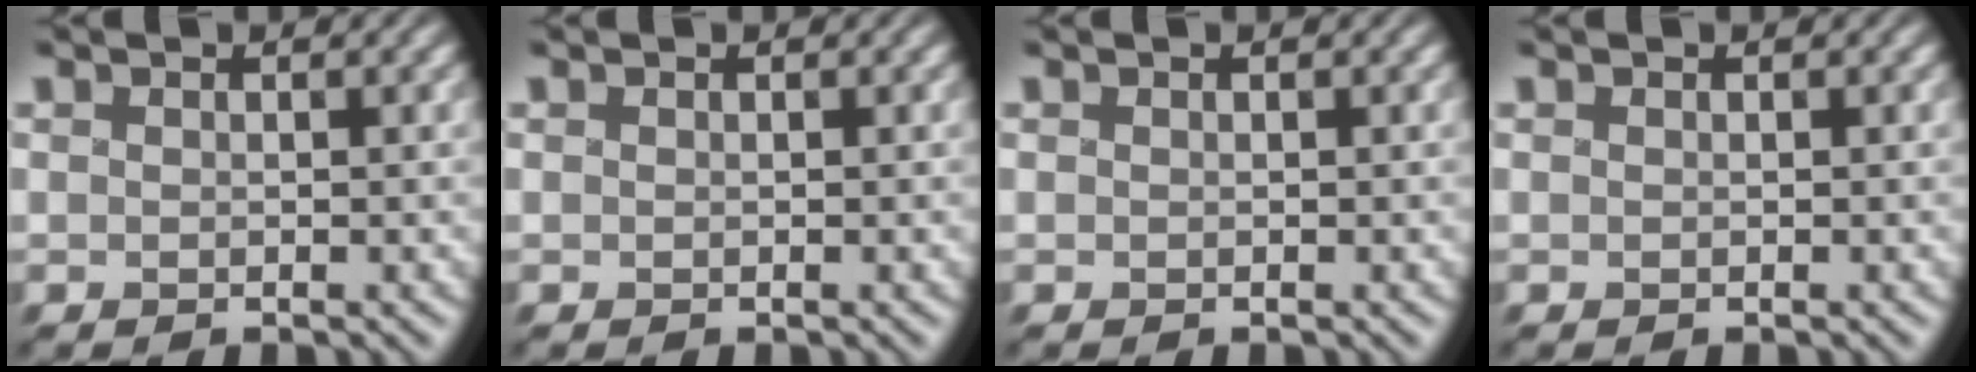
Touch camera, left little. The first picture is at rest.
{"total": 0.0}
{"total": 0.0}
{"total": 0.0}